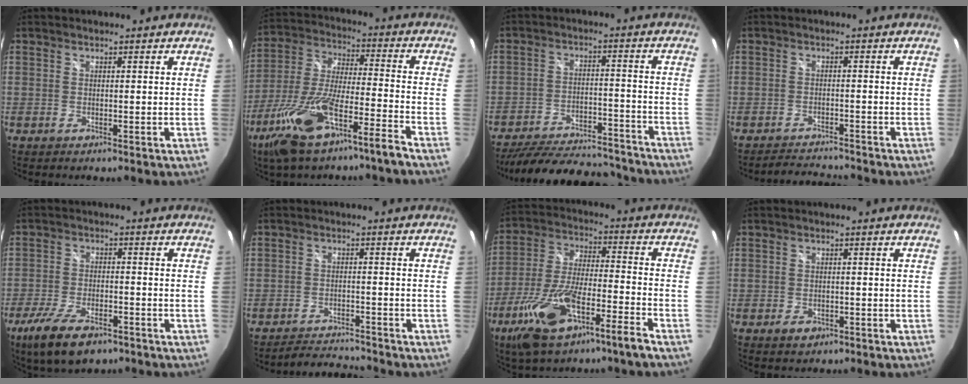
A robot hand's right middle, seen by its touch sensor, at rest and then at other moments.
{"total": 16.9, "force": [-11.1, 2.0, 12.5], "torque": [-0.263, -0.024, -0.204]}
{"total": 23.6, "force": [-20.6, 6.9, 9.3], "torque": [-0.177, 0.005, -0.271]}
{"total": 4.4, "force": [-4.4, 0.3, 0.3], "torque": [-0.023, 0.005, -0.073]}
{"total": 11.4, "force": [-7.6, 4.3, 7.4], "torque": [-0.170, -0.029, -0.134]}
{"total": 5.8, "force": [-5.7, 0.6, 0.6], "torque": [-0.031, 0.010, -0.092]}
{"total": 16.4, "force": [-10.3, 2.6, 12.6], "torque": [-0.262, -0.032, -0.183]}
{"total": 2.5, "force": [-1.4, 1.6, 1.2], "torque": [-0.021, -0.001, -0.020]}